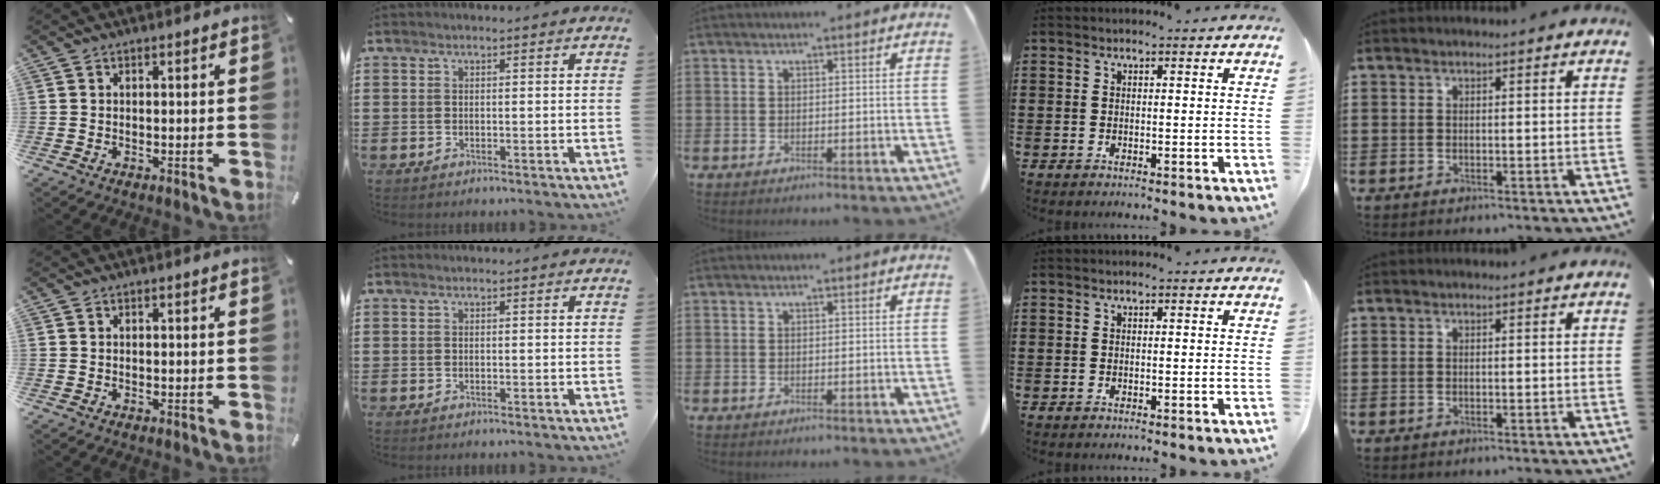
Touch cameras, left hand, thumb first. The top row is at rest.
{}